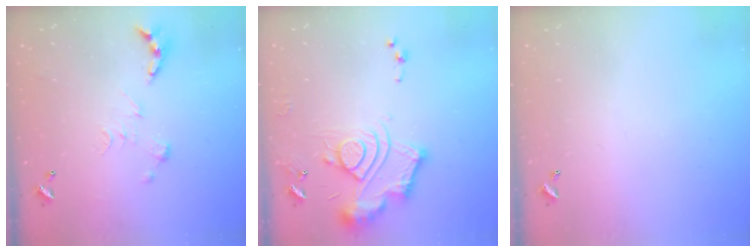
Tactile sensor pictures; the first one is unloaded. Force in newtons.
{"total": 14.1, "press": 14.1, "slide": 1.3}
{"total": 0.0}